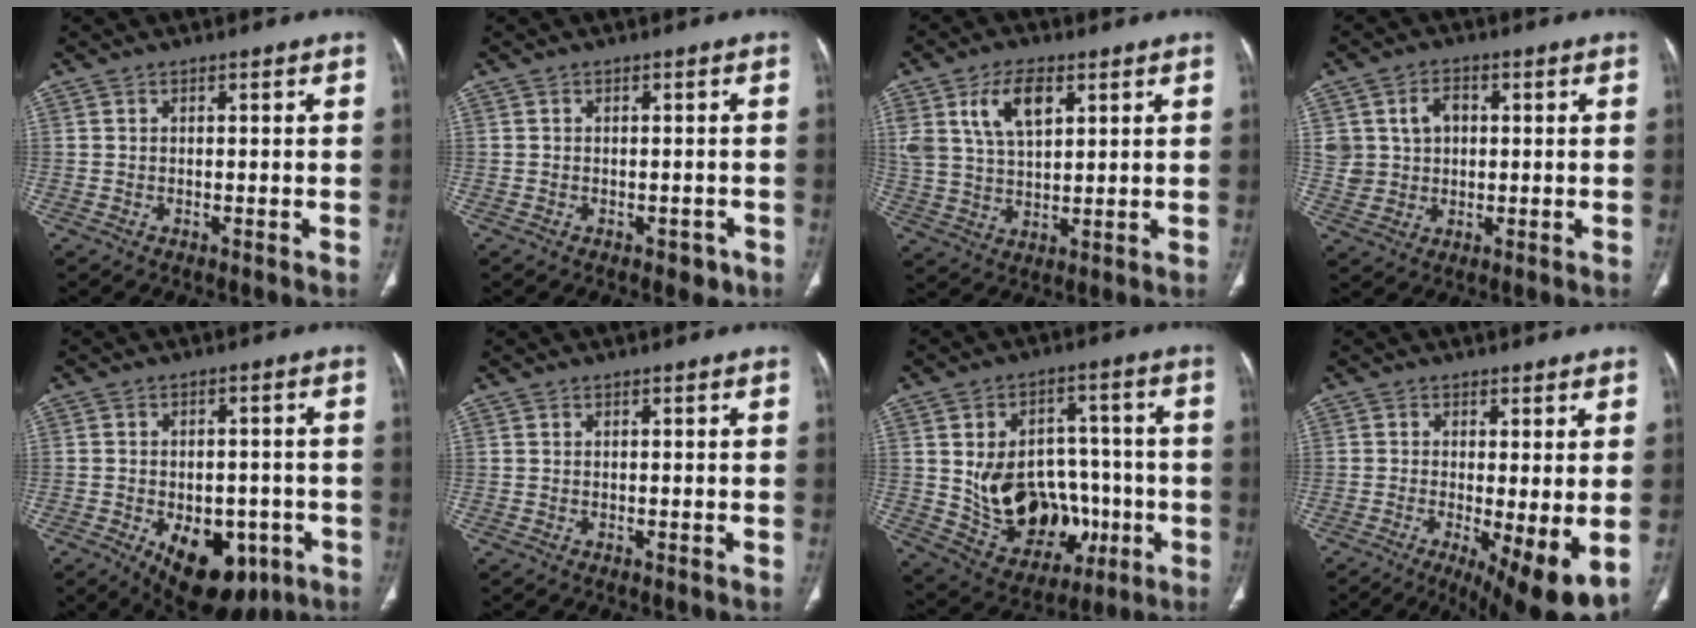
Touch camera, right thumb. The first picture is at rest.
{"total": 2.3, "force": [-1.2, 1.5, 1.2], "torque": [0.000, 0.006, -0.011]}
{"total": 10.0, "force": [4.4, 5.3, 7.3], "torque": [-0.127, -0.011, 0.090]}
{"total": 7.2, "force": [1.6, 5.8, 3.8], "torque": [-0.044, 0.000, 0.036]}
{"total": 14.8, "force": [-6.3, 8.7, 10.2], "torque": [-0.121, 0.013, -0.074]}
{"total": 0.0}
{"total": 19.9, "force": [-2.7, 14.5, 13.4], "torque": [-0.172, 0.027, -0.010]}
{"total": 11.4, "force": [-3.0, 3.1, 10.6], "torque": [-0.162, -0.024, -0.039]}